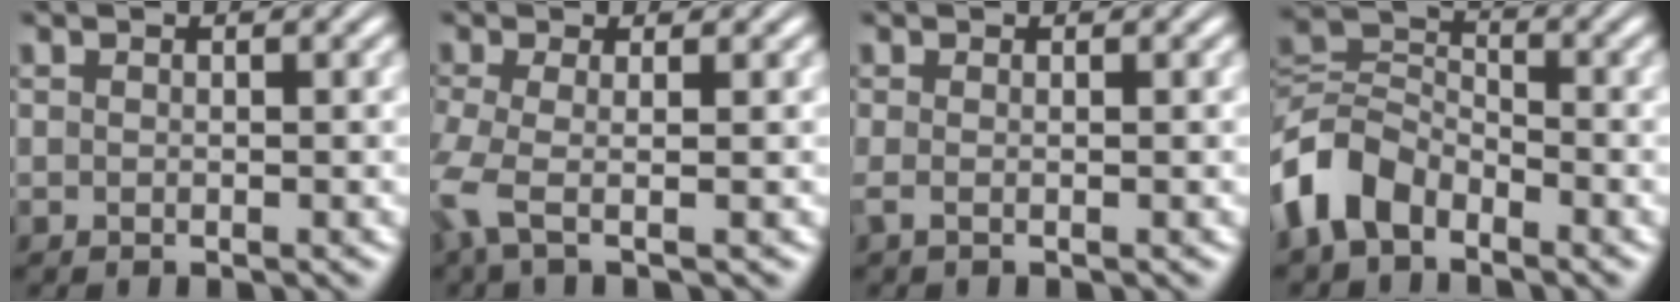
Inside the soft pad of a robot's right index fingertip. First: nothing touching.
{"total": 3.3, "force": [-0.5, 1.6, 2.9], "torque": [-0.094, -0.020, -0.003]}
{"total": 1.0, "force": [-0.5, 0.1, 0.8], "torque": [-0.029, -0.012, -0.004]}
{"total": 6.6, "force": [-2.7, 5.2, 3.0], "torque": [-0.074, -0.017, -0.049]}